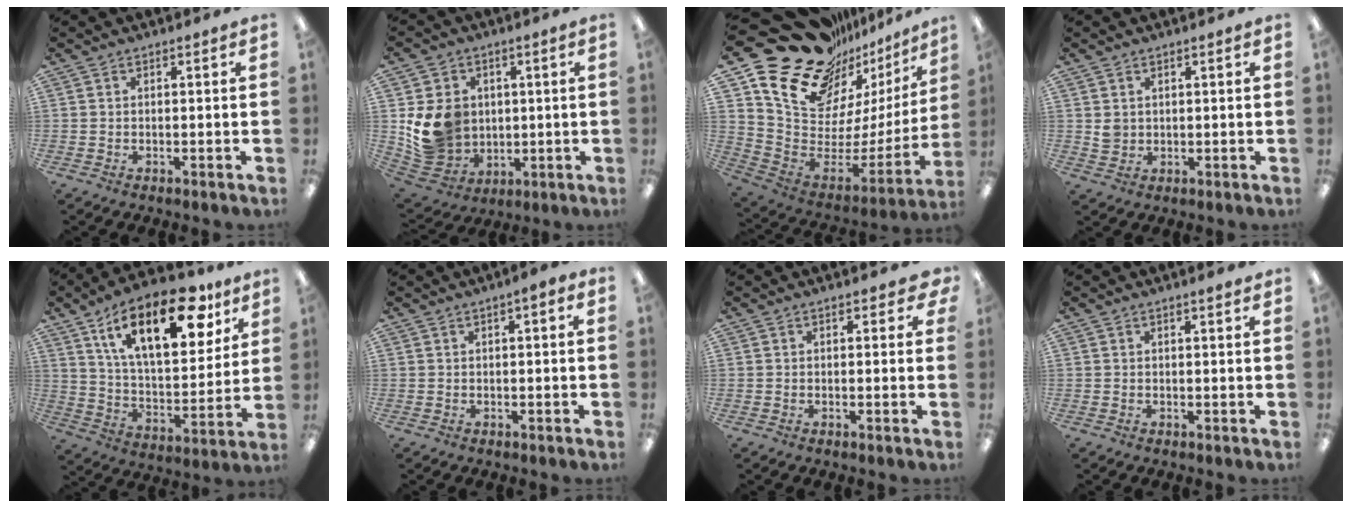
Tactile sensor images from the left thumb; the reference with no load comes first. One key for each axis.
{"total": 12.4, "fx": 1.8, "fy": 11.2, "fz": 5.1, "tx": -0.117, "ty": -0.005, "tz": 0.045}
{"total": 24.0, "fx": 18.4, "fy": 12.5, "fz": 9.0, "tx": -0.143, "ty": -0.147, "tz": 0.351}
{"total": 1.2, "fx": 0.7, "fy": 1.1, "fz": 0.0, "tx": -0.003, "ty": 0.003, "tz": 0.012}
{"total": 22.9, "fx": 12.8, "fy": 10.3, "fz": 15.9, "tx": -0.243, "ty": -0.056, "tz": 0.210}
{"total": 1.9, "fx": 0.2, "fy": 0.5, "fz": 1.8, "tx": -0.034, "ty": 0.007, "tz": 0.002}
{"total": 2.1, "fx": 0.9, "fy": 1.3, "fz": 1.3, "tx": -0.012, "ty": -0.001, "tz": 0.011}
{"total": 1.1, "fx": 0.8, "fy": 0.2, "fz": 0.8, "tx": -0.009, "ty": 0.000, "tz": 0.011}